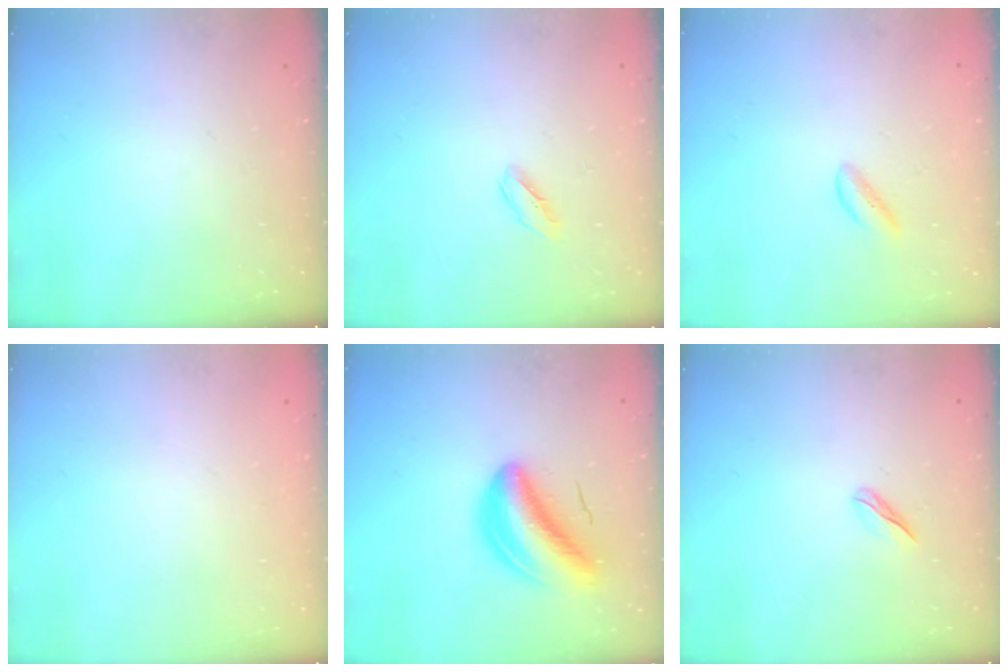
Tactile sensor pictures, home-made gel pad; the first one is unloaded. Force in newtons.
{"total": 2.2, "press": 2.1, "slide": 0.7}
{"total": 0.6, "press": 0.5, "slide": 0.3}
{"total": 2.1, "press": 2.1, "slide": 0.1}
{"total": 8.7, "press": 8.4, "slide": 2.4}
{"total": 2.6, "press": 2.5, "slide": 0.7}